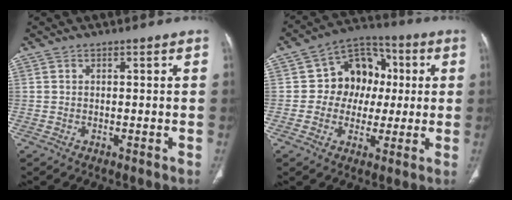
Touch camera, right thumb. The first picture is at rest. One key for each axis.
{"total": 12.3, "fx": 0.9, "fy": 10.2, "fz": 6.8, "tx": -0.045, "ty": 0.020, "tz": 0.004}